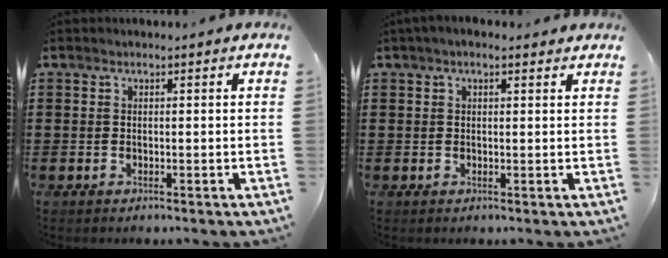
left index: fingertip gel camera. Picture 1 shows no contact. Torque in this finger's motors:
{"motor_torque": [1.02, -1.11, 0.39, 0.09]}